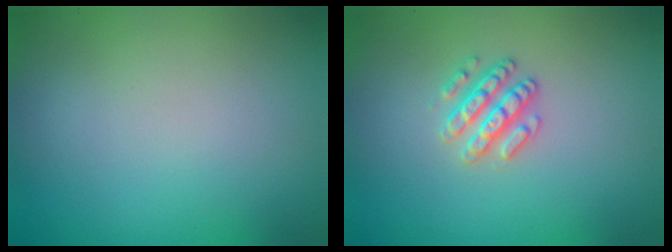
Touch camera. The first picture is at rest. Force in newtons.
{"total": 2.5, "press": 2.5, "slide": 0.4}